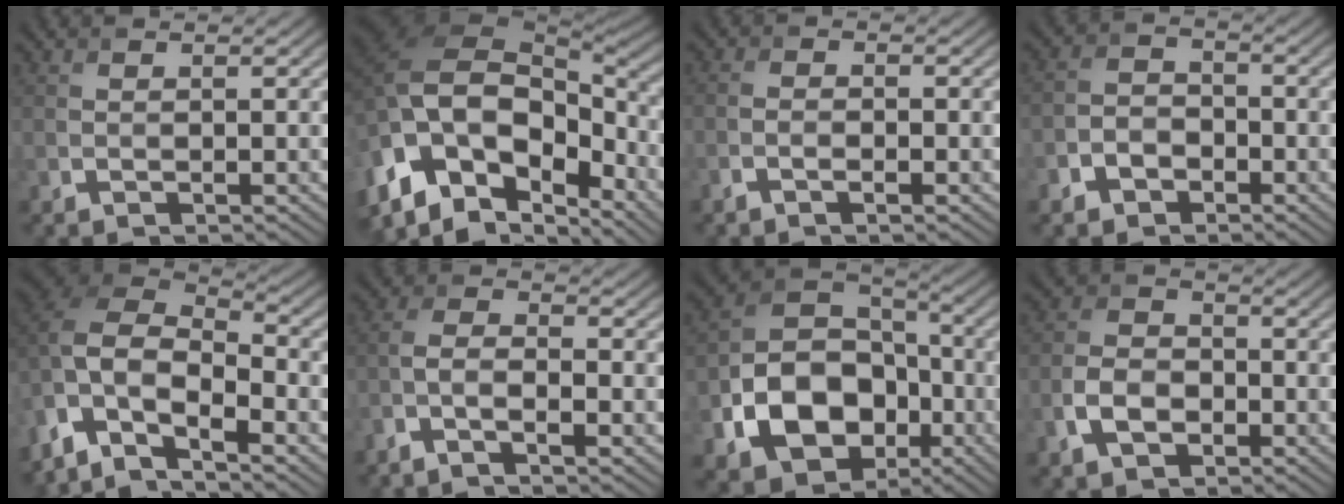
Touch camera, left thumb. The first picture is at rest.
{"total": 17.0, "force": [-3.0, 10.5, 13.0], "torque": [-0.273, -0.006, -0.033]}
{"total": 1.0, "force": [-0.6, 0.1, 0.8], "torque": [-0.018, 0.001, -0.014]}
{"total": 3.7, "force": [-2.2, 2.7, 1.2], "torque": [-0.026, 0.007, -0.049]}
{"total": 10.9, "force": [-5.2, 5.4, 7.9], "torque": [-0.193, -0.010, -0.094]}
{"total": 3.1, "force": [-1.9, 0.6, 2.4], "torque": [-0.057, 0.000, -0.047]}
{"total": 15.0, "force": [-4.6, 11.2, 8.8], "torque": [-0.190, -0.037, -0.070]}
{"total": 4.9, "force": [-1.8, 3.4, 3.0], "torque": [-0.073, 0.004, -0.038]}